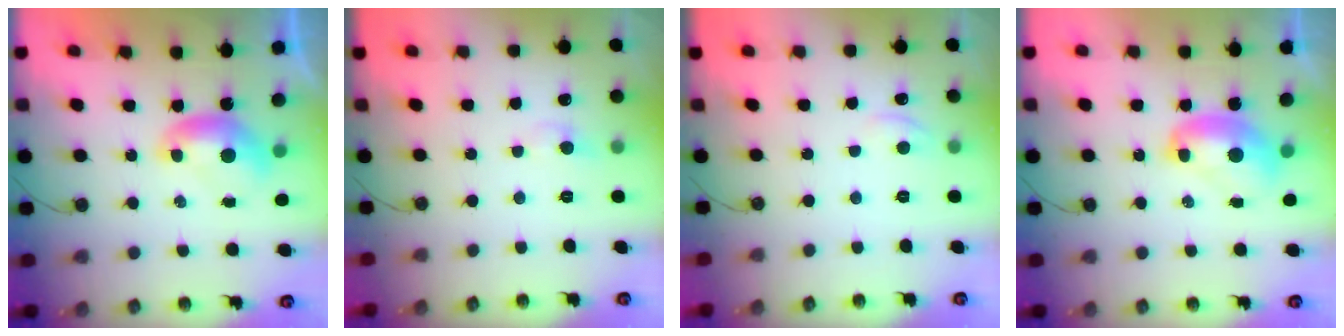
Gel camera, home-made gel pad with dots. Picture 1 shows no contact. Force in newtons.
{"total": 2.7, "press": 2.6, "slide": 0.8}
{"total": 2.0, "press": 2.0, "slide": 0.2}
{"total": 2.4, "press": 2.4, "slide": 0.3}